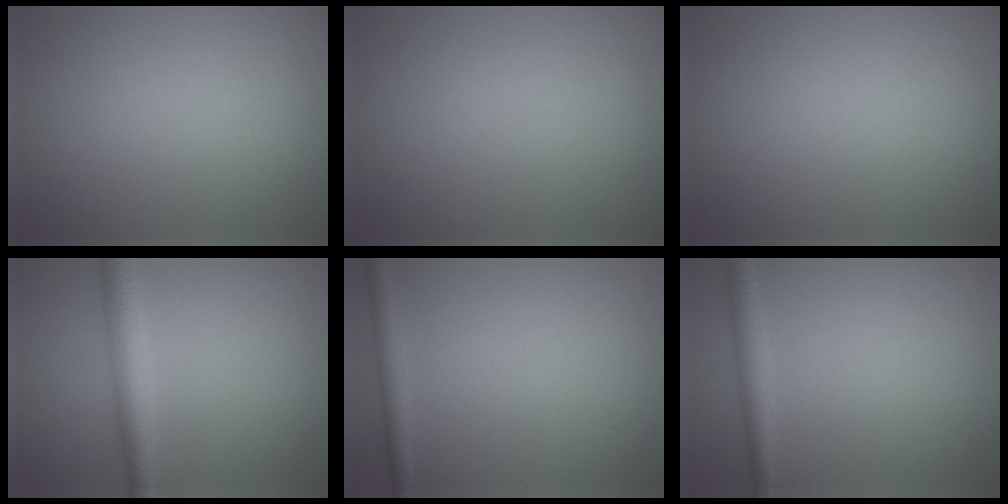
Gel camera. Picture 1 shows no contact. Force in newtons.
{"total": 0.0}
{"total": 0.0}
{"total": 3.5, "press": 3.5, "slide": 0.0}
{"total": 1.7, "press": 1.7, "slide": 0.1}
{"total": 2.2, "press": 2.2, "slide": 0.1}